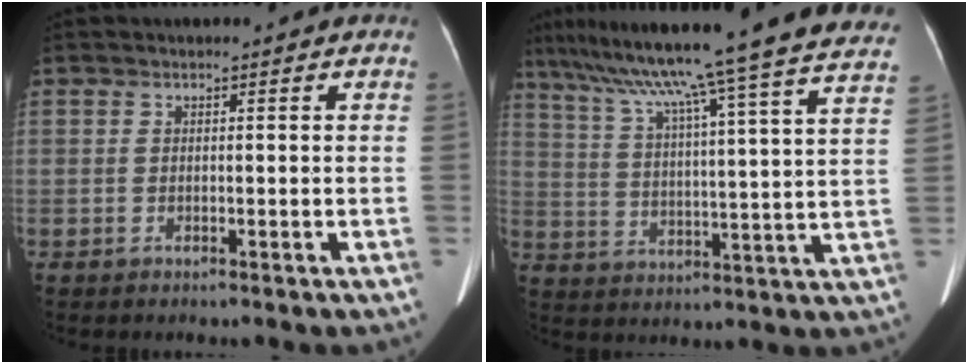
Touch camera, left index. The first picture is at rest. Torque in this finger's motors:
{"motor_torque": [1.00, -1.14, 0.84, 0.21]}